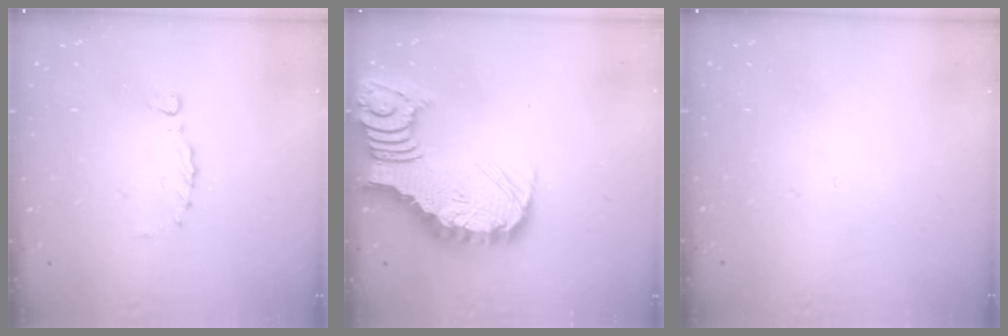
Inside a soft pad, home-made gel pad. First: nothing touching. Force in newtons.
{"total": 7.7, "press": 7.6, "slide": 0.8}
{"total": 0.0}